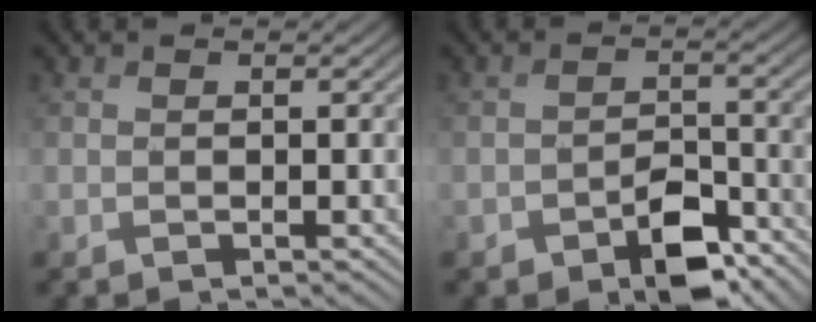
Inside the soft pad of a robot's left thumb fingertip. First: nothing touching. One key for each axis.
{"total": 5.8, "fx": -3.7, "fy": 2.9, "fz": 3.5, "tx": -0.055, "ty": -0.003, "tz": -0.058}